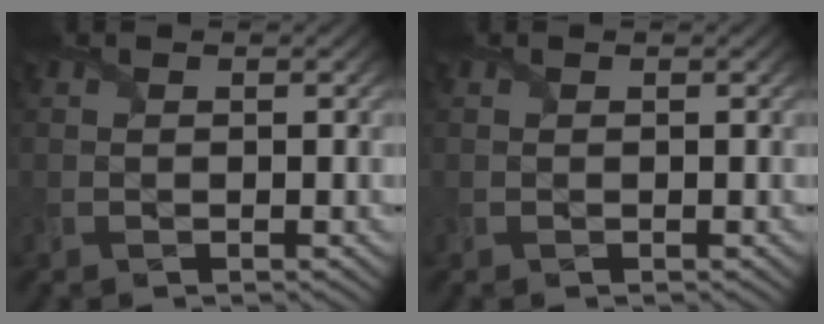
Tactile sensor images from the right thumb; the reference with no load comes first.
{"total": 0.0}